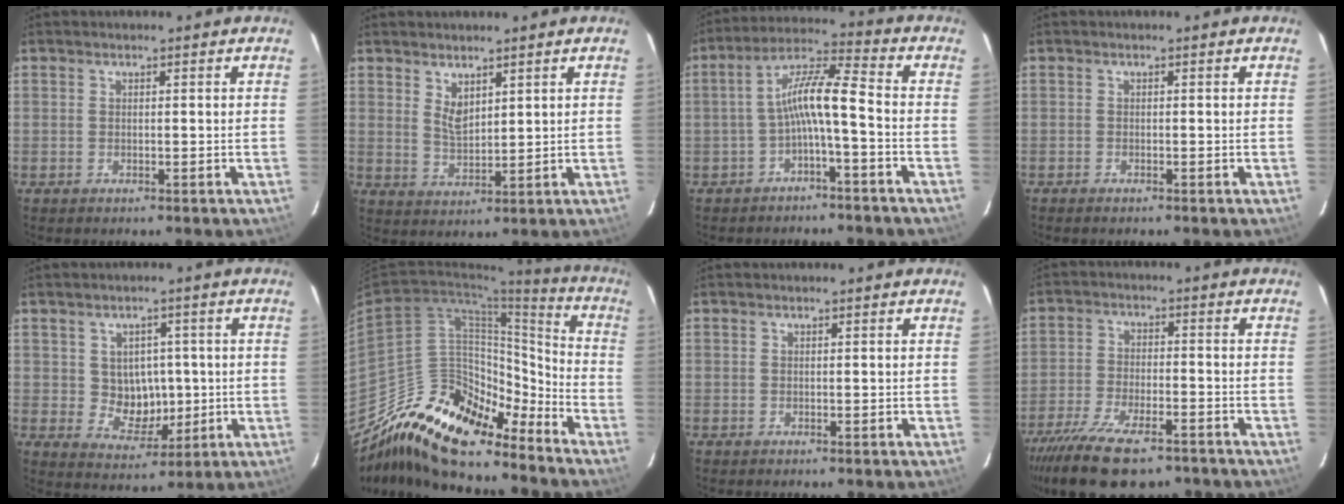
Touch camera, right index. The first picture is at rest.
{"total": 4.0, "force": [2.7, 1.8, 2.4], "torque": [-0.042, -0.003, 0.052]}
{"total": 7.9, "force": [-2.6, 0.8, 7.4], "torque": [-0.164, 0.022, -0.046]}
{"total": 0.7, "force": [-0.6, 0.2, 0.2], "torque": [-0.006, -0.001, -0.013]}
{"total": 7.2, "force": [0.2, 6.5, 3.1], "torque": [-0.056, 0.003, 0.018]}
{"total": 20.3, "force": [-15.8, 7.7, 10.3], "torque": [-0.179, 0.006, -0.282]}
{"total": 0.0}
{"total": 15.1, "force": [-11.1, 5.6, 8.5], "torque": [-0.185, -0.029, -0.191]}